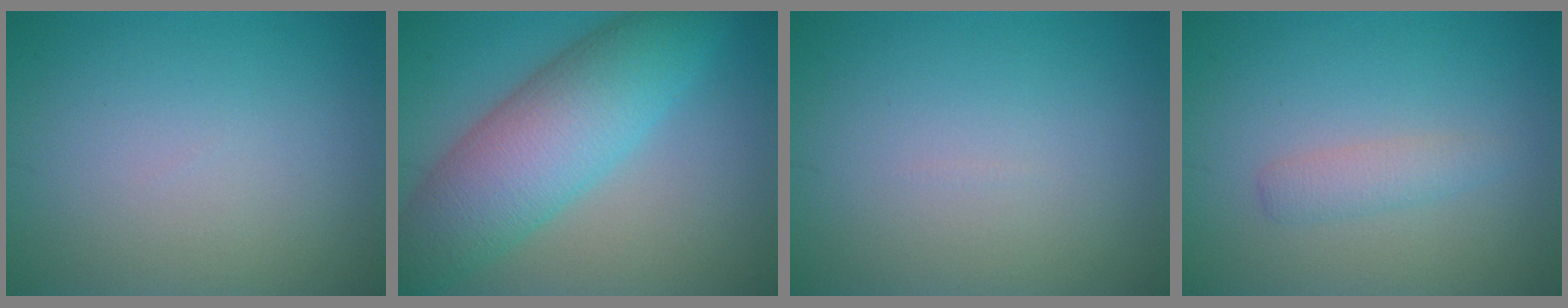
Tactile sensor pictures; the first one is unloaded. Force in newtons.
{"total": 9.2, "press": 9.2, "slide": 0.1}
{"total": 0.0}
{"total": 1.7, "press": 1.7, "slide": 0.1}